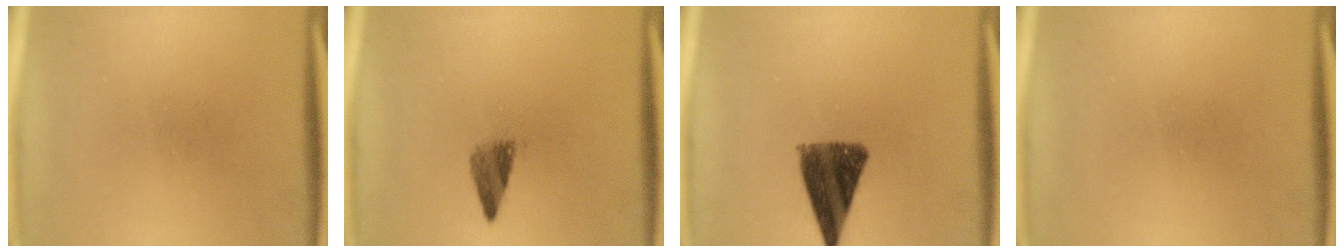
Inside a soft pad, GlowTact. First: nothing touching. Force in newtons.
{"total": 2.9}
{"total": 10.3}
{"total": 0.0}